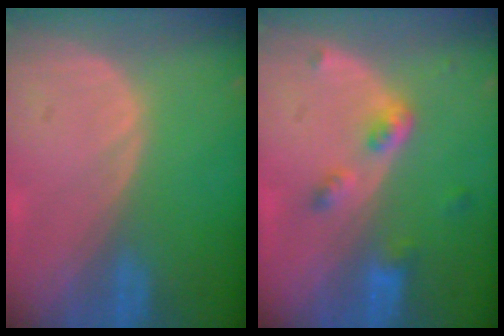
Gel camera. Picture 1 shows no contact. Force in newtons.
{"total": 4.4, "press": 4.0, "slide": 1.7}